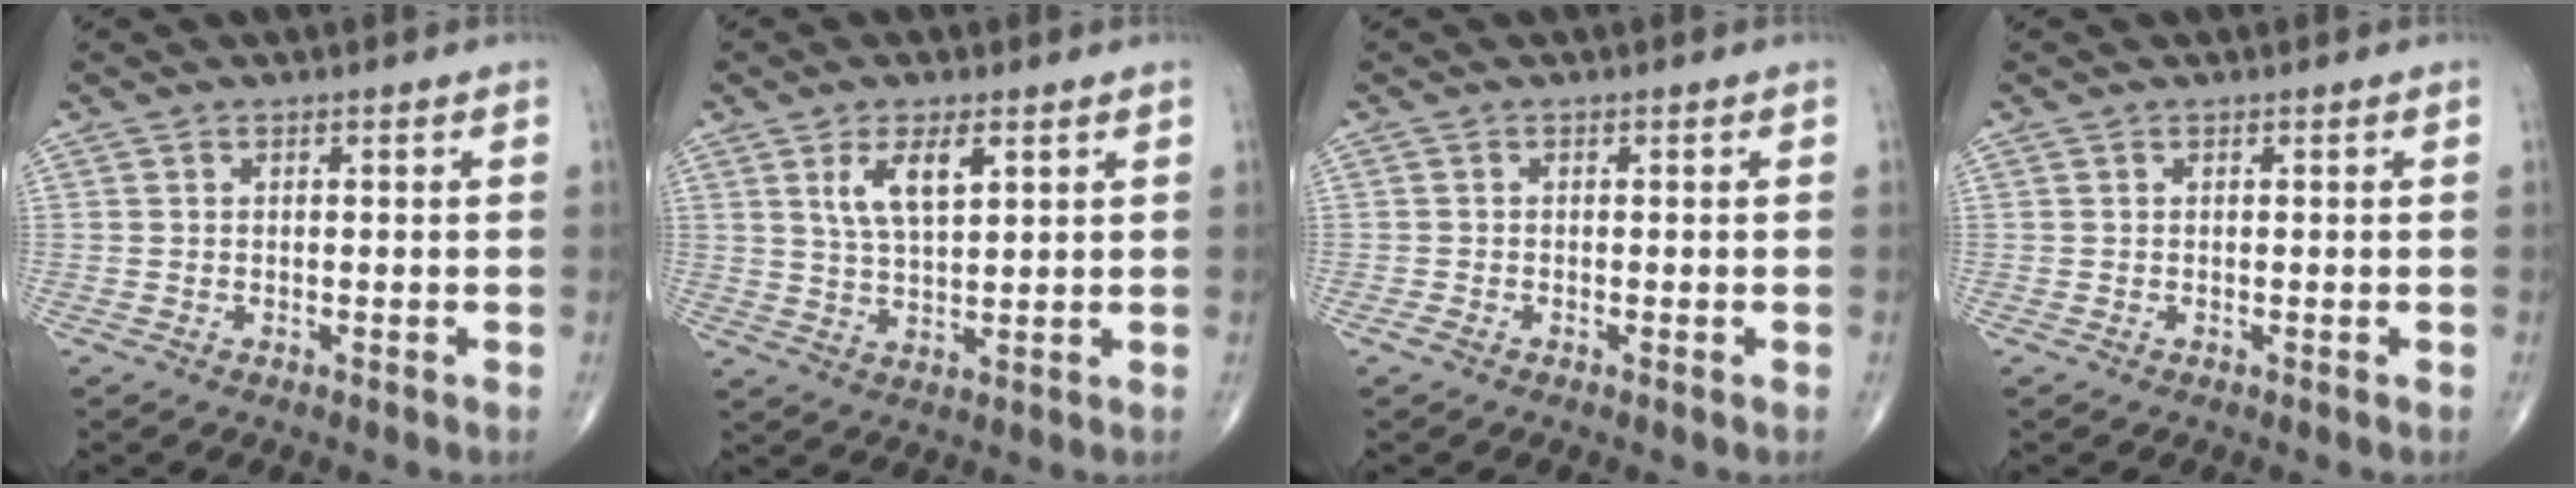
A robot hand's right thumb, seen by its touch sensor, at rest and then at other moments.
{"total": 6.9, "force": [3.0, 2.7, 5.6], "torque": [-0.100, -0.015, 0.061]}
{"total": 1.0, "force": [-0.6, 0.3, 0.8], "torque": [-0.021, -0.004, -0.014]}
{"total": 0.0}